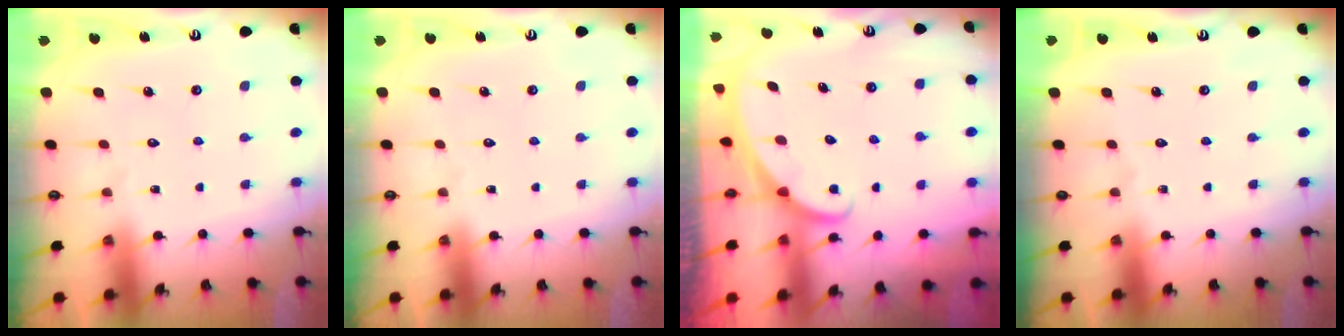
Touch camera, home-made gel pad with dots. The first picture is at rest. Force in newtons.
{"total": 0.0}
{"total": 1.9, "press": 1.9, "slide": 0.0}
{"total": 0.0}